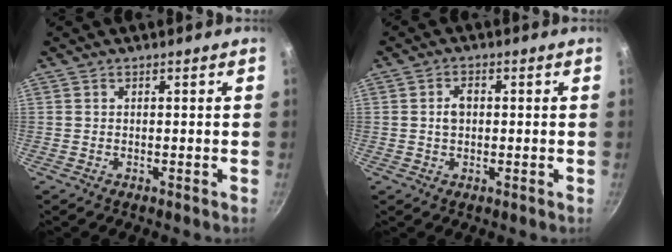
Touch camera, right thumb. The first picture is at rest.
{"total": 3.0, "force": [0.2, 2.0, 2.2], "torque": [-0.027, 0.007, 0.002]}